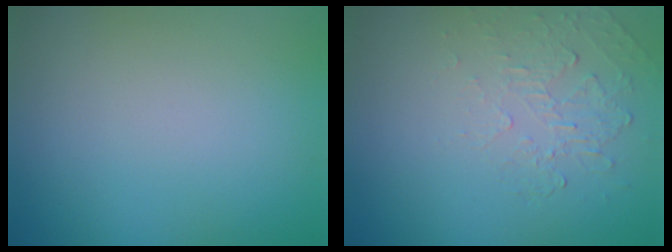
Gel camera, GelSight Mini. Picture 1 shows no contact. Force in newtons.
{"total": 2.1, "press": 0.7, "slide": 2.0}